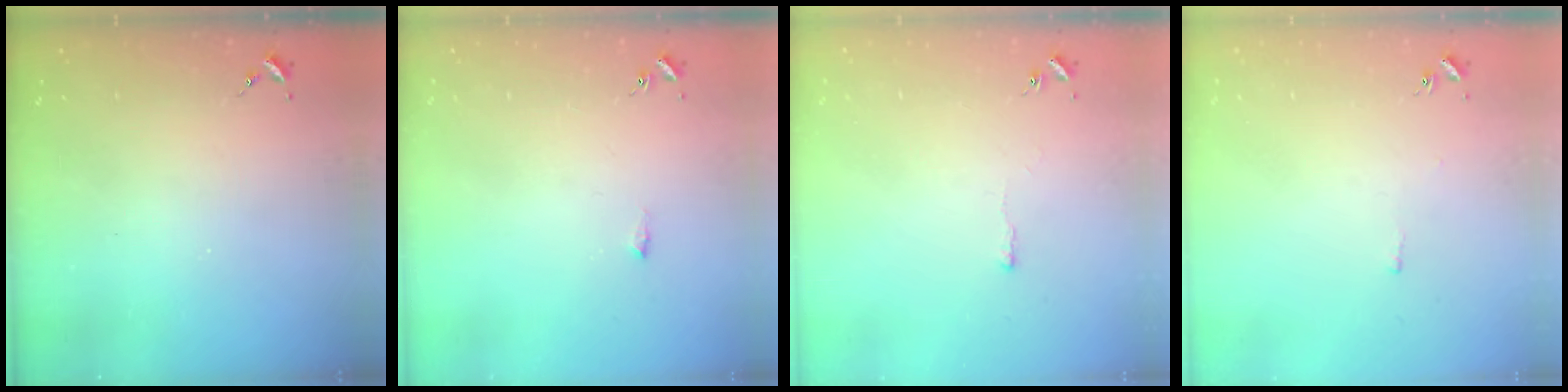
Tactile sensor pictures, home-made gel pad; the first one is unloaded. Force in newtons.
{"total": 4.3, "press": 4.3, "slide": 0.7}
{"total": 3.5, "press": 3.4, "slide": 0.5}
{"total": 2.2, "press": 2.2, "slide": 0.5}